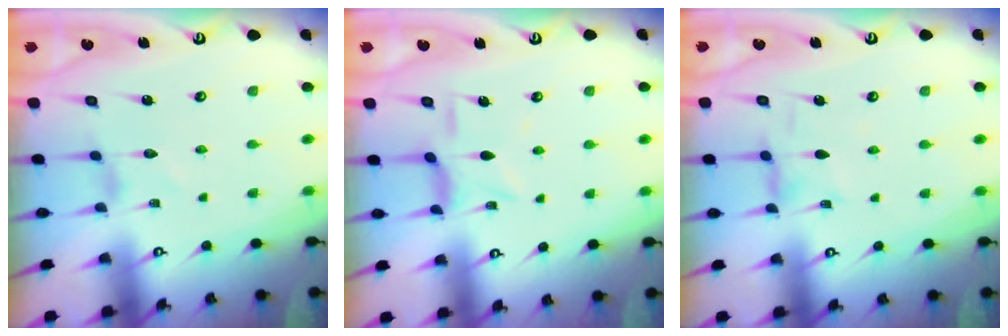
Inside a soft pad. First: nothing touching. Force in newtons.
{"total": 5.0, "press": 5.0, "slide": 0.3}
{"total": 3.0, "press": 2.9, "slide": 0.3}